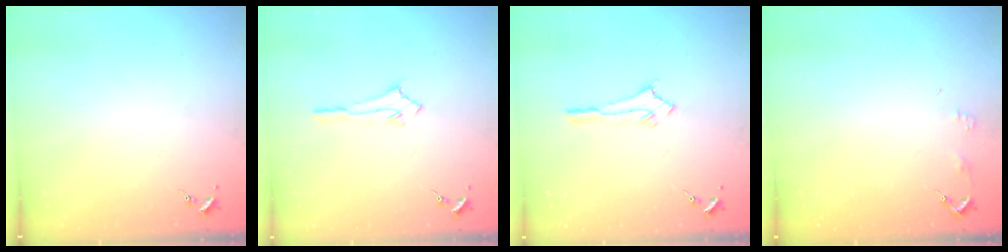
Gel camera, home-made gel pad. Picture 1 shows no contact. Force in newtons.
{"total": 2.8, "press": 2.7, "slide": 0.4}
{"total": 3.0, "press": 2.9, "slide": 0.3}
{"total": 2.9, "press": 2.9, "slide": 0.2}